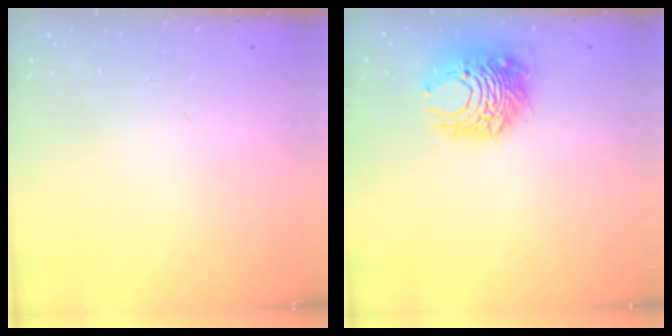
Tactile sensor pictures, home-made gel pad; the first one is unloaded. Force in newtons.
{"total": 10.4, "press": 10.3, "slide": 1.3}